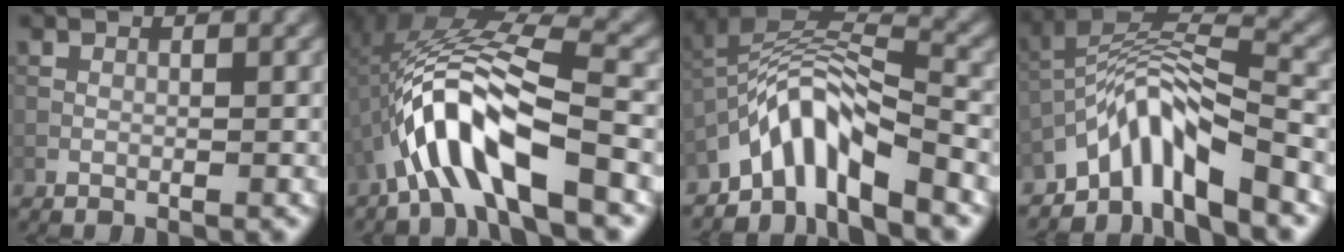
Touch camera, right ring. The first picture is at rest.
{"total": 8.6, "force": [-3.9, 2.2, 7.3], "torque": [-0.139, 0.018, -0.068]}
{"total": 6.5, "force": [-4.3, 2.1, 4.4], "torque": [-0.066, 0.007, -0.083]}
{"total": 6.7, "force": [-4.5, 1.8, 4.6], "torque": [-0.072, 0.007, -0.085]}